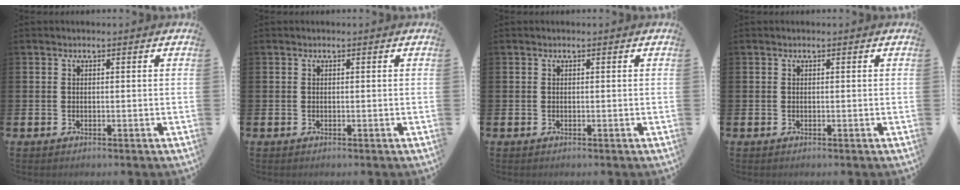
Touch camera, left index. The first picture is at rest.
{"total": 0.0}
{"total": 0.0}
{"total": 0.0}